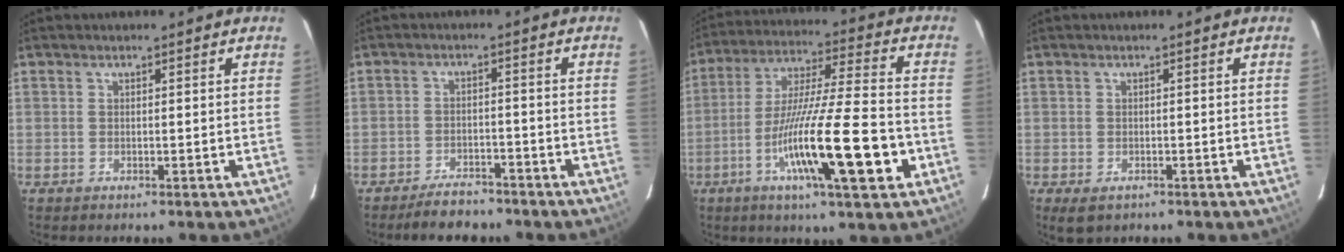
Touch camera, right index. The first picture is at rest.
{"total": 5.1, "force": [-4.5, 1.8, 1.5], "torque": [-0.030, -0.004, -0.074]}
{"total": 18.7, "force": [-6.4, 1.0, 17.6], "torque": [-0.303, -0.018, -0.107]}
{"total": 2.7, "force": [-1.5, 1.7, 1.5], "torque": [-0.027, -0.005, -0.014]}